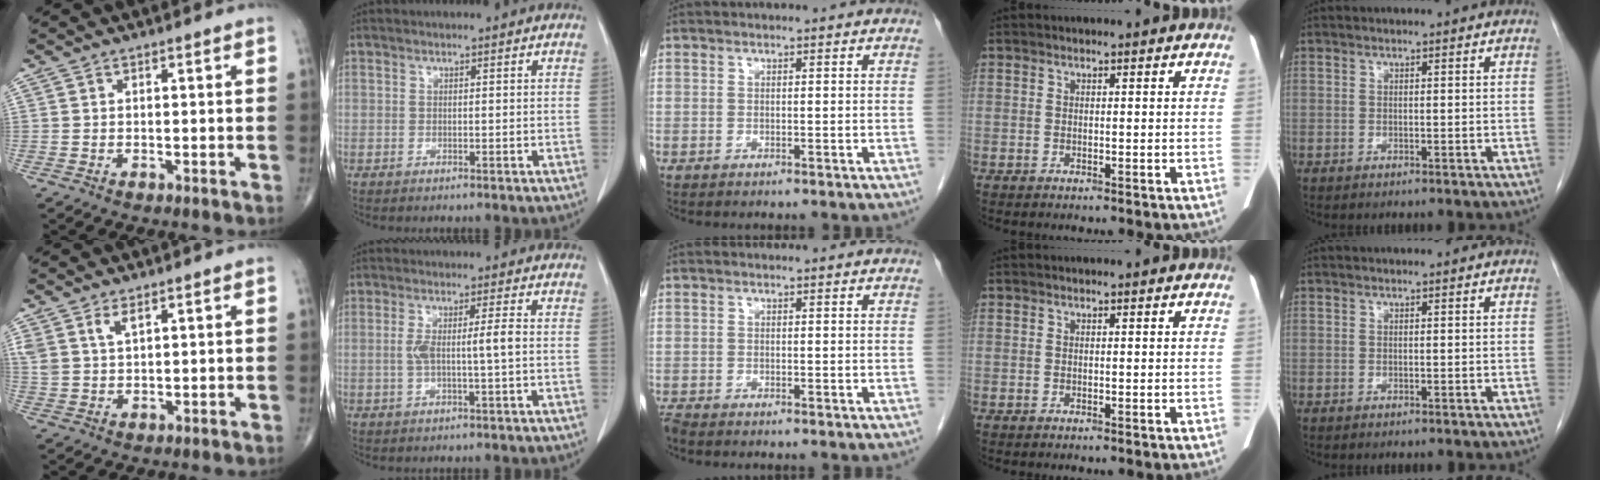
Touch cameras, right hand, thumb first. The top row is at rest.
{"thumb": {"total": 3.8, "force": [2.3, 1.7, 2.5], "torque": [-0.051, -0.006, 0.050]}, "index": {"total": 4.4, "force": [-0.1, -0.1, 4.4], "torque": [-0.086, 0.010, 0.003]}, "middle": {"total": 0.9, "force": [-0.9, 0.0, 0.2], "torque": [-0.013, -0.006, -0.019]}}